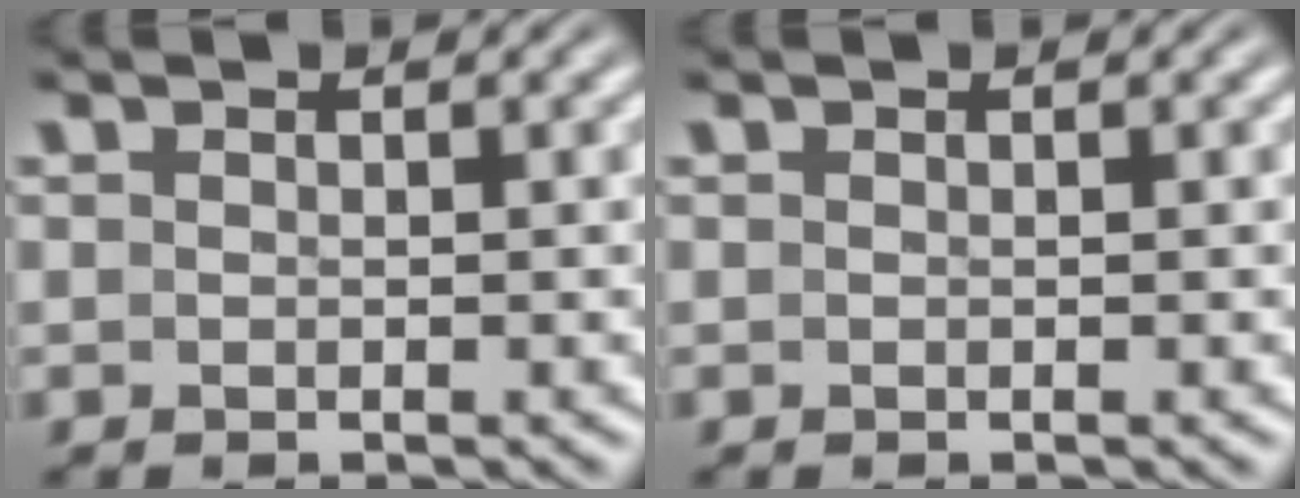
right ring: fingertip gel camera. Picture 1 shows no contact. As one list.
[{"total": 0.0}]